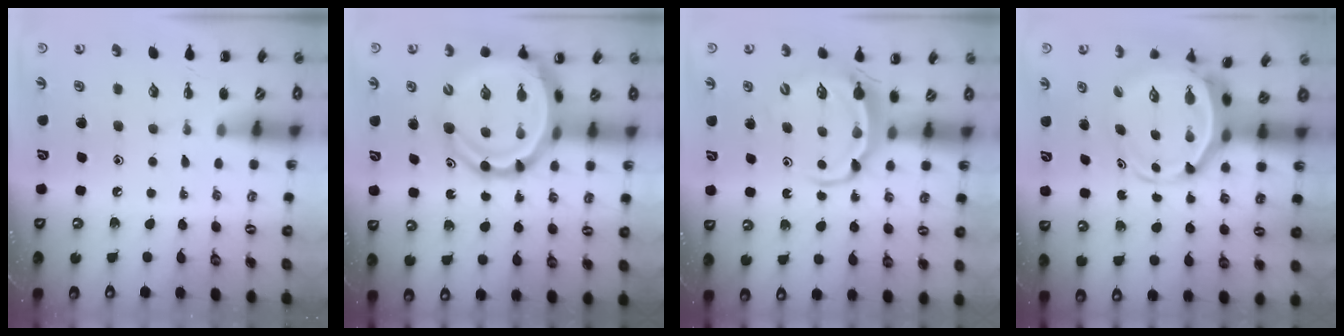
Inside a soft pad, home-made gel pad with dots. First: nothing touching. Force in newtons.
{"total": 15.6, "press": 15.0, "slide": 4.3}
{"total": 6.3, "press": 6.2, "slide": 1.1}
{"total": 5.4, "press": 5.2, "slide": 1.2}